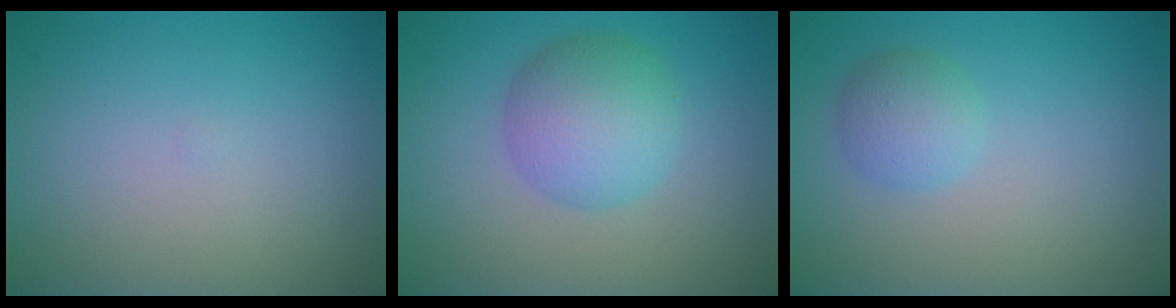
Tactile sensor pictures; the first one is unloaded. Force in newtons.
{"total": 5.0, "press": 5.0, "slide": 0.1}
{"total": 2.3, "press": 2.3, "slide": 0.1}